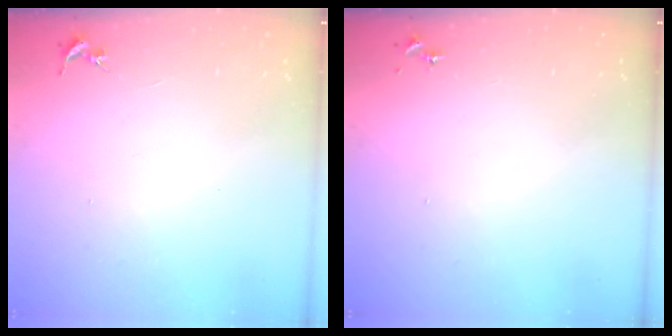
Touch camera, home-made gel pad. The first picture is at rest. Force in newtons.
{"total": 0.0}